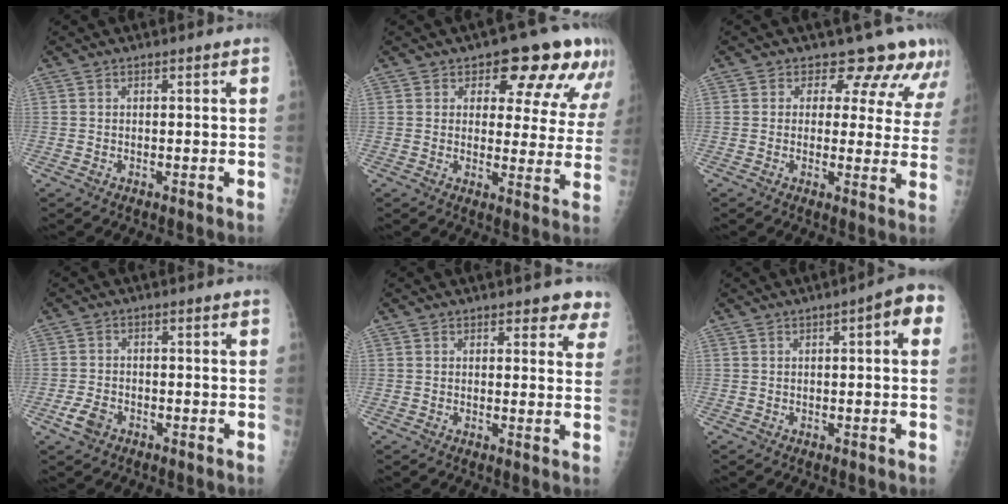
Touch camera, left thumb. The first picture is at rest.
{"total": 14.1, "force": [8.3, 7.3, 8.8], "torque": [-0.050, -0.034, 0.093]}
{"total": 10.1, "force": [8.5, 5.2, 2.0], "torque": [0.029, -0.040, 0.072]}
{"total": 3.5, "force": [-2.0, 2.3, 1.8], "torque": [-0.034, 0.008, -0.034]}
{"total": 4.9, "force": [3.9, 2.6, 1.5], "torque": [0.028, -0.020, 0.035]}
{"total": 6.4, "force": [1.9, 2.0, 5.8], "torque": [-0.063, 0.016, 0.017]}